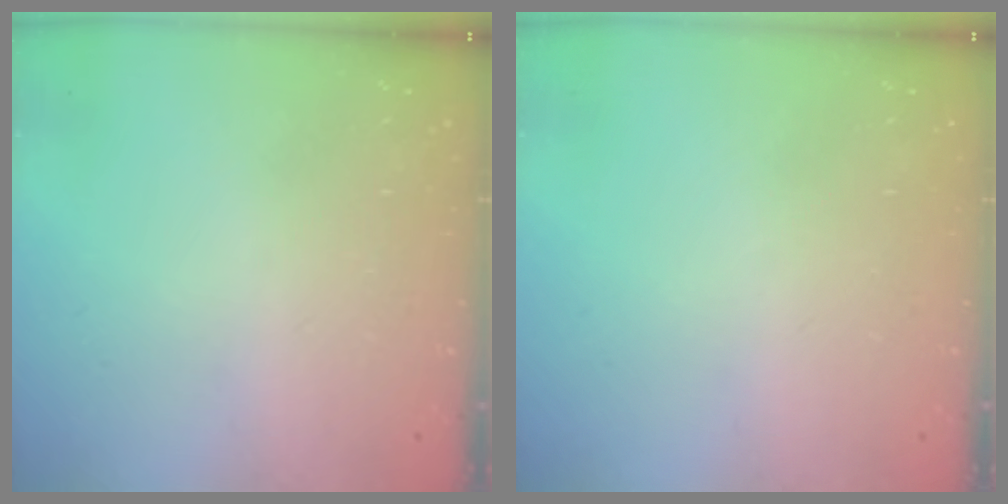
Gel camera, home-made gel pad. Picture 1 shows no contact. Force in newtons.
{"total": 0.0}